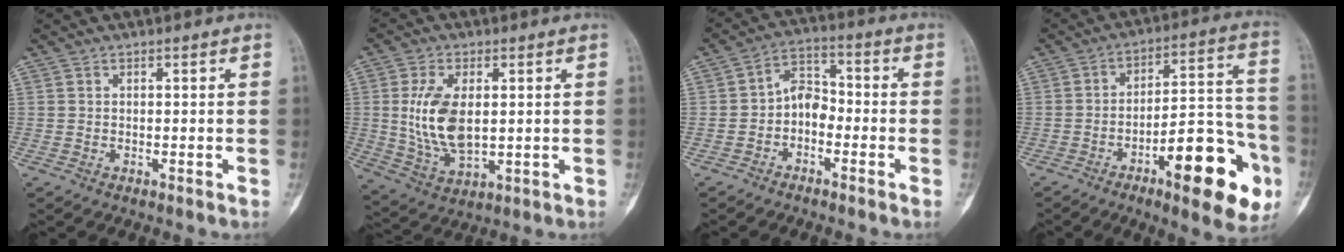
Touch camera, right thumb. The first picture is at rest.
{"total": 11.7, "force": [1.1, 6.4, 9.7], "torque": [-0.187, -0.012, 0.033]}
{"total": 6.0, "force": [-2.1, 4.1, 3.8], "torque": [-0.046, 0.035, -0.053]}
{"total": 20.4, "force": [-9.1, 6.8, 17.0], "torque": [-0.206, 0.059, -0.128]}